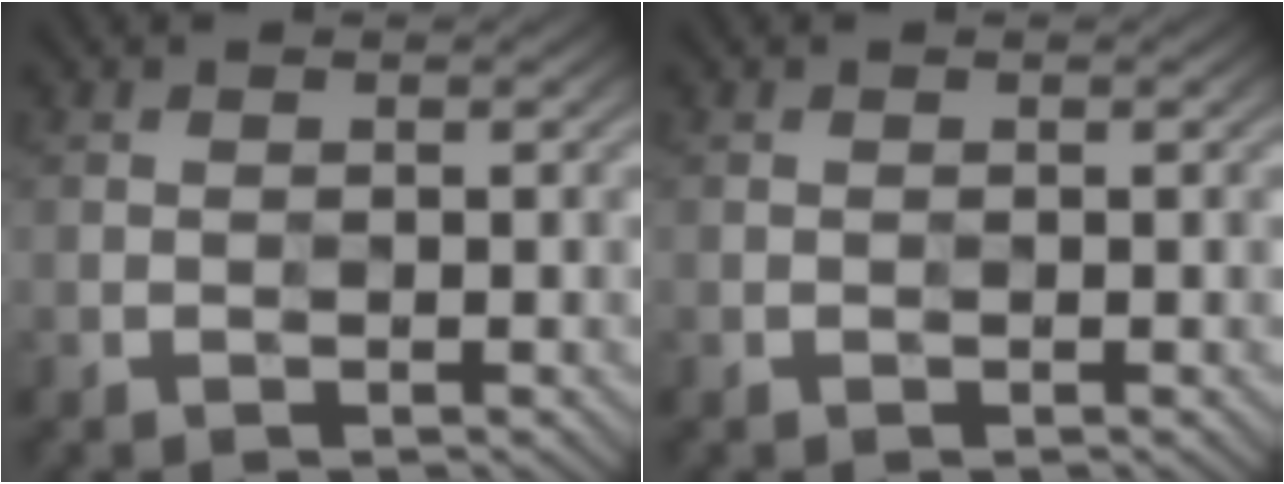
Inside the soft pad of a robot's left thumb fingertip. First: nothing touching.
{"total": 0.0}